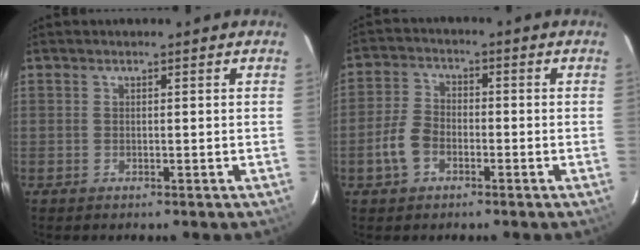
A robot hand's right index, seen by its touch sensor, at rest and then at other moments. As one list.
[{"total": 6.1, "force": [-2.7, 4.1, 3.8], "torque": [-0.085, 0.011, -0.048]}]